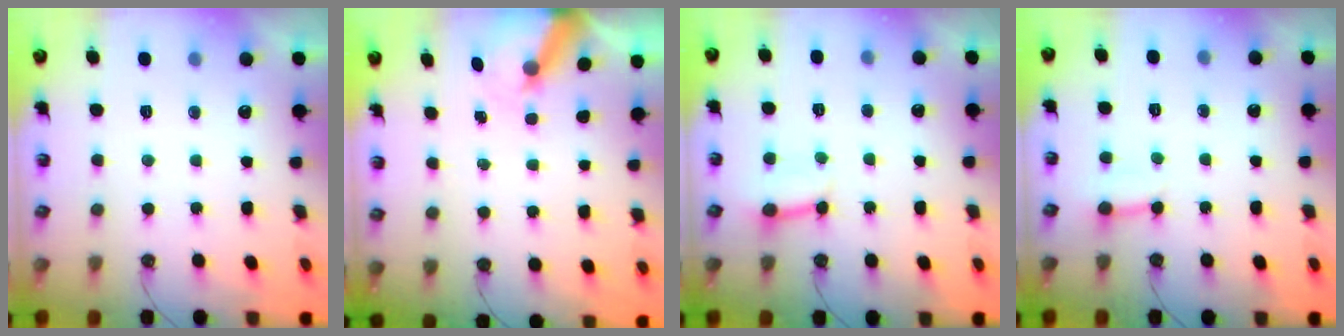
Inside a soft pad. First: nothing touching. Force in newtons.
{"total": 7.0, "press": 7.0, "slide": 0.7}
{"total": 5.0, "press": 4.9, "slide": 0.6}
{"total": 3.1, "press": 3.0, "slide": 0.4}